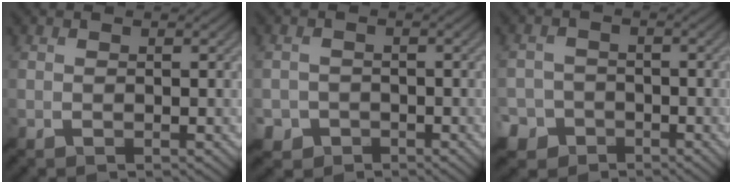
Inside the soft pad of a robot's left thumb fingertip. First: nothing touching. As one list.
[{"total": 2.7, "force": [-1.5, 2.3, 0.3], "torque": [-0.005, -0.002, -0.035]}, {"total": 5.6, "force": [-3.3, 4.3, 1.1], "torque": [-0.021, -0.009, -0.075]}]